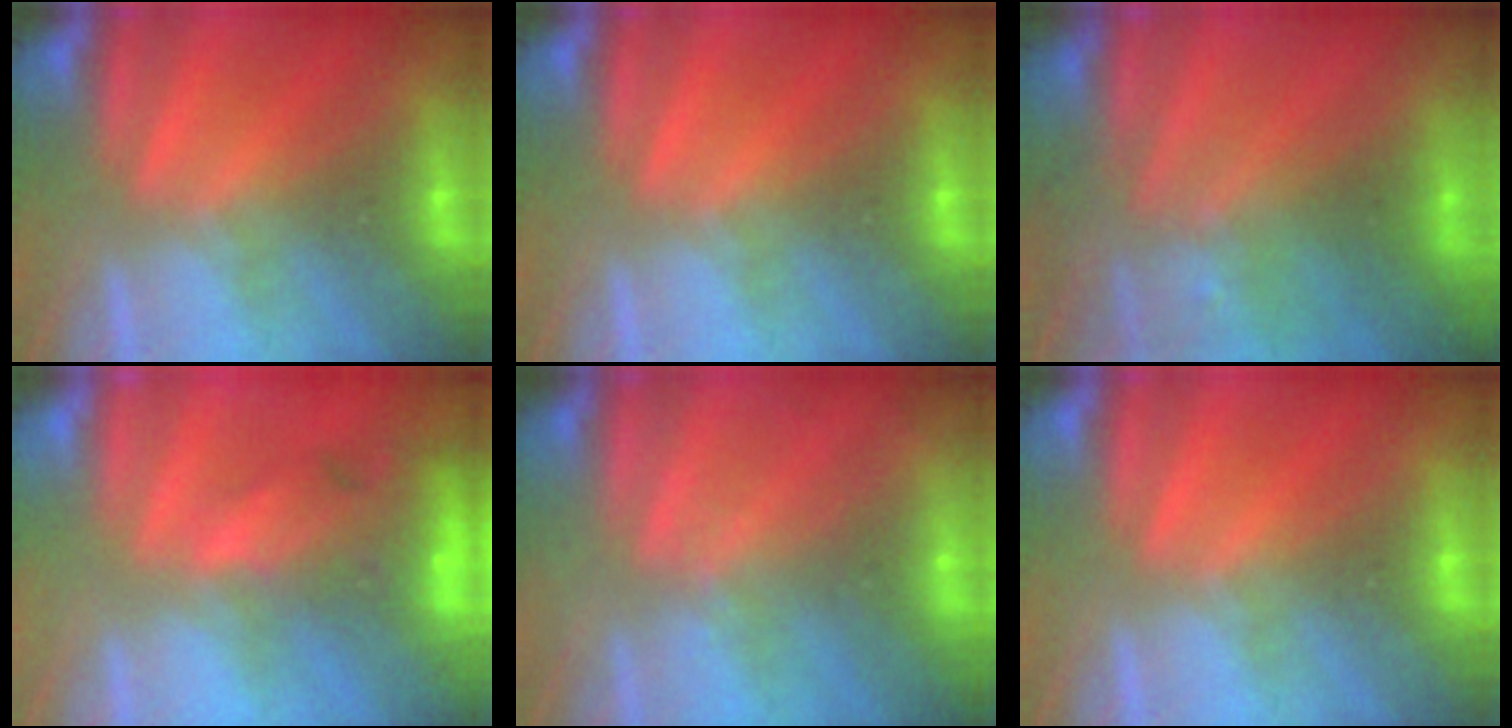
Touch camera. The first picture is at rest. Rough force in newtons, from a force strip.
{"total": 0.0}
{"total": 3.0}
{"total": 7.6}
{"total": 1.8}
{"total": 0.0}